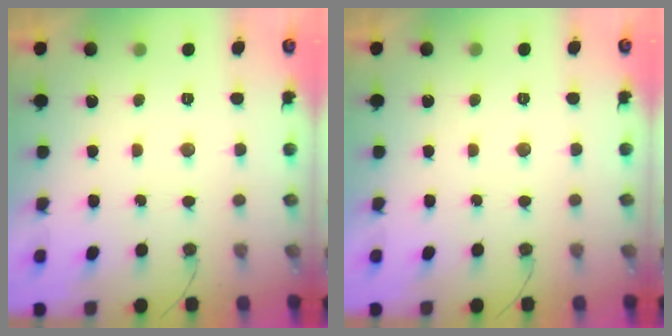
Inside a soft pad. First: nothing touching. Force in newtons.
{"total": 1.9, "press": 1.9, "slide": 0.1}